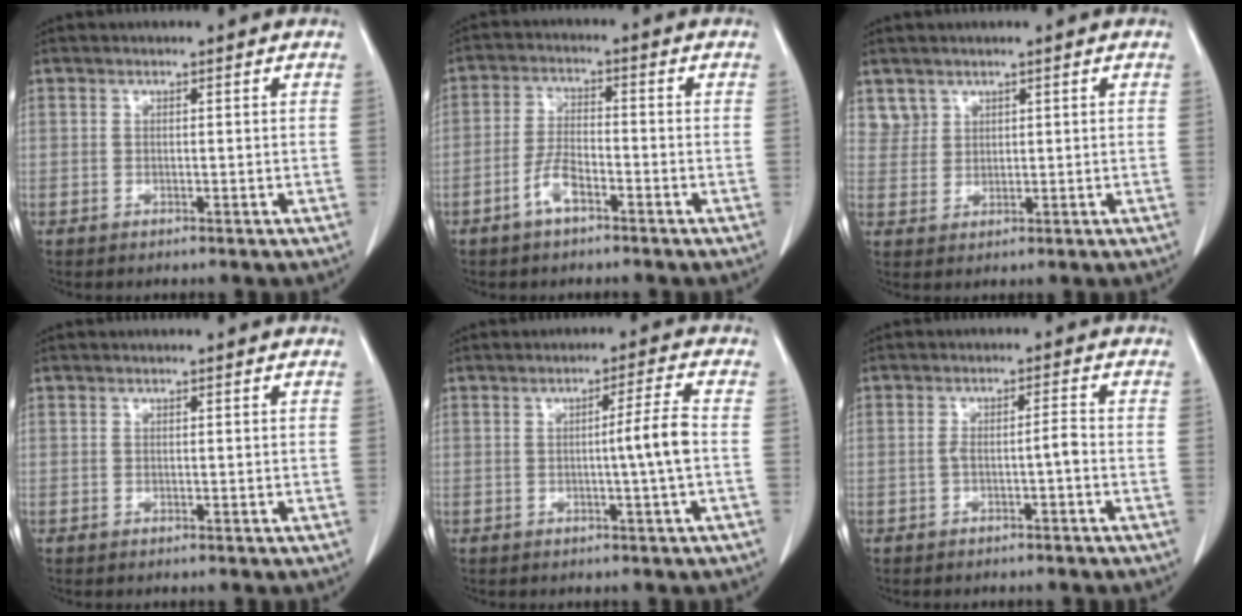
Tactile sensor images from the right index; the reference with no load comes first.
{"total": 4.7, "force": [-2.8, 1.5, 3.4], "torque": [-0.072, 0.006, -0.055]}
{"total": 2.8, "force": [2.1, 1.8, -0.3], "torque": [0.020, 0.005, 0.038]}
{"total": 0.0}
{"total": 4.6, "force": [-0.7, -1.2, 4.4], "torque": [-0.065, 0.001, -0.012]}
{"total": 2.5, "force": [-1.0, 0.1, 2.3], "torque": [-0.040, 0.011, -0.014]}